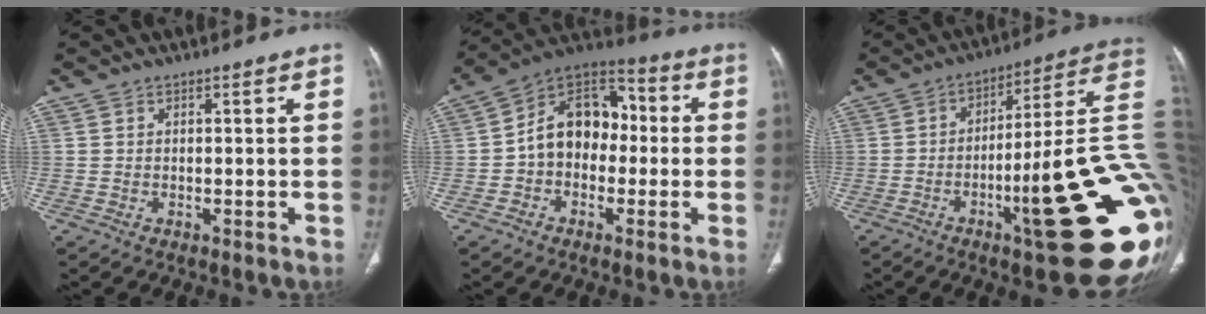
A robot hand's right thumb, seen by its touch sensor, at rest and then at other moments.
{"total": 13.3, "force": [-0.7, 9.8, 9.0], "torque": [-0.107, 0.045, -0.028]}
{"total": 28.0, "force": [-5.4, 5.0, 27.0], "torque": [-0.284, 0.010, -0.080]}